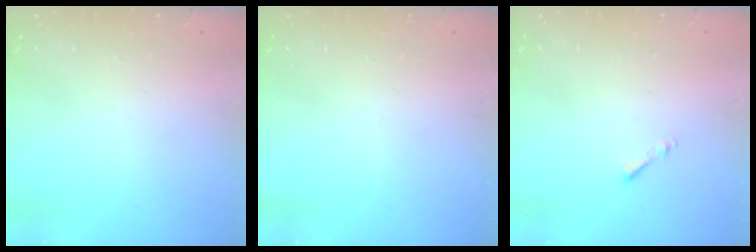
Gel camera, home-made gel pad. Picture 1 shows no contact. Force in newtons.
{"total": 0.0}
{"total": 0.8, "press": 0.7, "slide": 0.3}